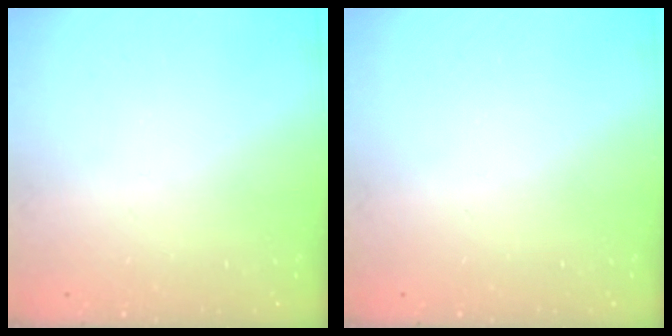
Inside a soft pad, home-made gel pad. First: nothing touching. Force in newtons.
{"total": 0.0}